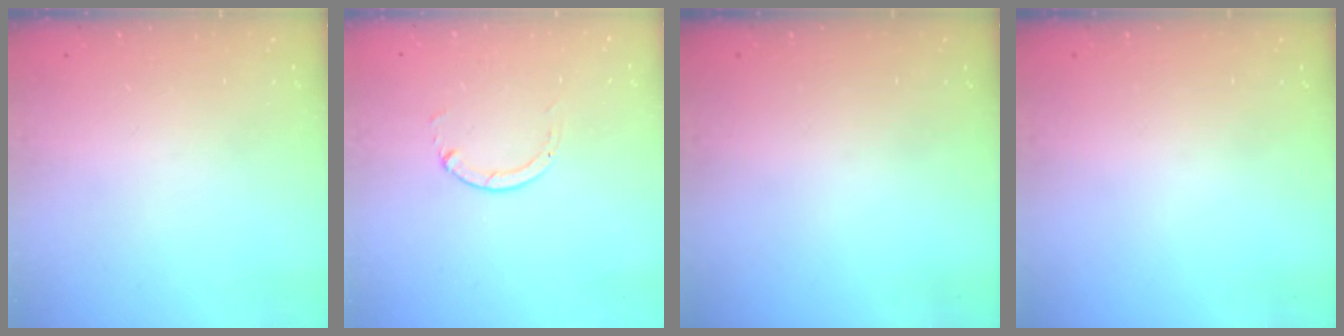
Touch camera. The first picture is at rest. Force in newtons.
{"total": 1.3, "press": 1.3, "slide": 0.2}
{"total": 0.0}
{"total": 0.0}